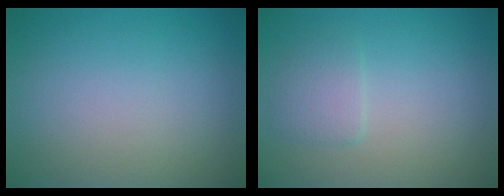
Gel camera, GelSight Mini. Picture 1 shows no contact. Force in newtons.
{"total": 1.6, "press": 1.6, "slide": 0.3}